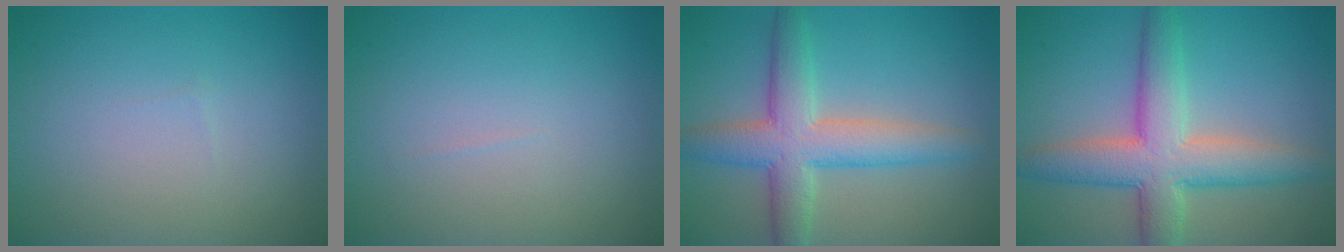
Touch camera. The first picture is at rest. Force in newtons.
{"total": 0.0}
{"total": 6.8, "press": 6.8, "slide": 0.1}
{"total": 7.3, "press": 7.3, "slide": 0.2}